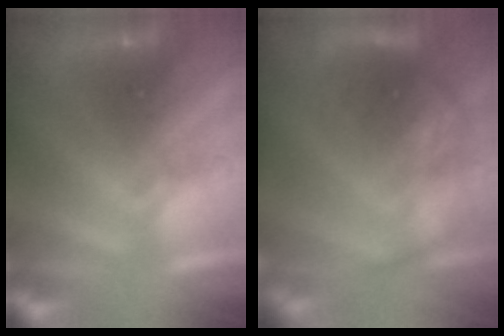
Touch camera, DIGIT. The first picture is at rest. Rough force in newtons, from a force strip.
{"total": 7.4}